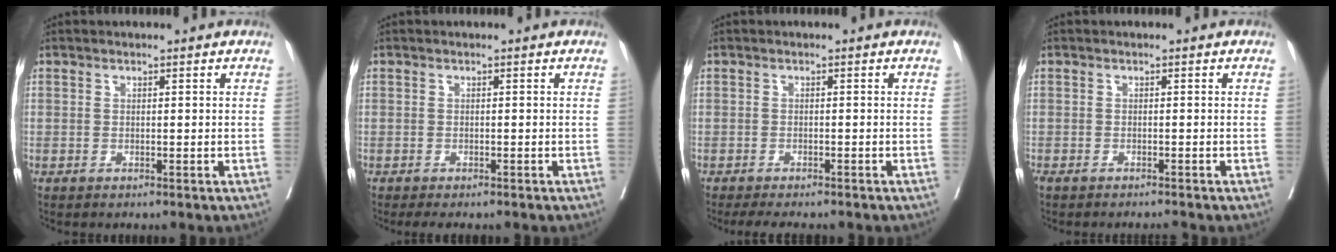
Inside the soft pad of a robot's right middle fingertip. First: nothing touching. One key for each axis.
{"total": 3.1, "fx": -2.5, "fy": 1.1, "fz": 1.4, "tx": -0.010, "ty": -0.005, "tz": -0.032}
{"total": 5.5, "fx": -4.7, "fy": 1.5, "fz": 2.4, "tx": -0.026, "ty": -0.006, "tz": -0.066}
{"total": 2.2, "fx": -2.0, "fy": 0.1, "fz": 0.8, "tx": -0.011, "ty": -0.003, "tz": -0.031}